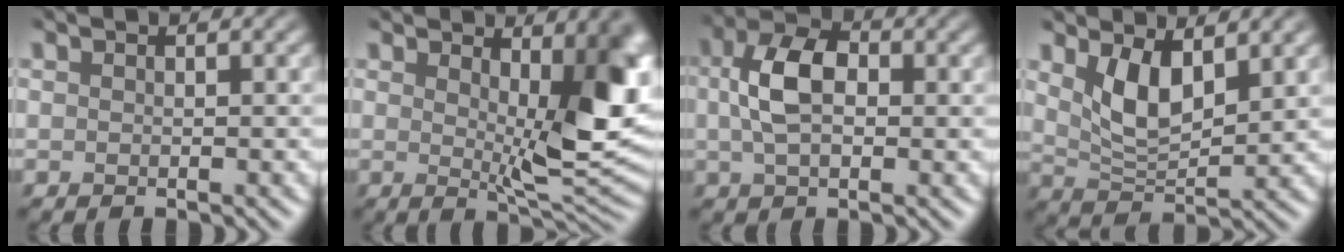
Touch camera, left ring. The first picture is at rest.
{"total": 10.8, "force": [2.1, 4.3, 9.7], "torque": [-0.126, -0.011, 0.029]}
{"total": 4.7, "force": [-0.3, 3.1, 3.6], "torque": [-0.074, 0.003, -0.015]}
{"total": 3.9, "force": [1.2, 1.8, 3.2], "torque": [-0.063, -0.017, 0.021]}